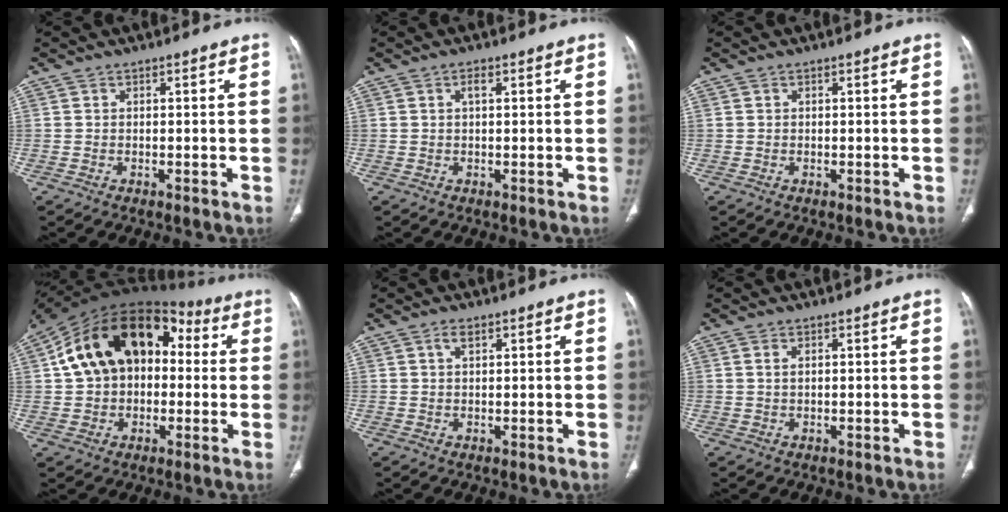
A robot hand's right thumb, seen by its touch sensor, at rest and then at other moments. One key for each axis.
{"total": 1.6, "fx": 0.6, "fy": 0.6, "fz": 1.3, "tx": -0.025, "ty": 0.003, "tz": 0.009}
{"total": 0.0}
{"total": 21.1, "fx": 3.1, "fy": 14.4, "fz": 15.1, "tx": -0.234, "ty": 0.044, "tz": 0.042}
{"total": 1.6, "fx": 0.8, "fy": 0.7, "fz": 1.1, "tx": -0.023, "ty": 0.003, "tz": 0.016}
{"total": 1.0, "fx": 0.4, "fy": 0.4, "fz": 0.8, "tx": -0.021, "ty": 0.005, "tz": 0.011}